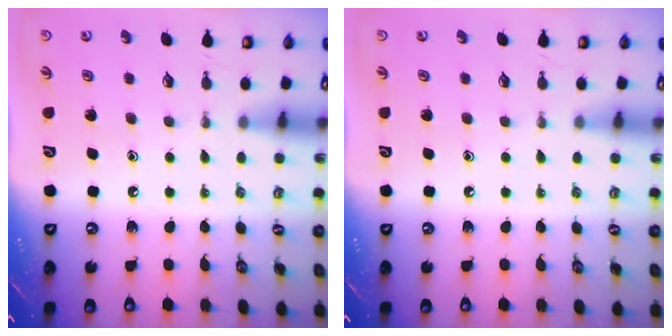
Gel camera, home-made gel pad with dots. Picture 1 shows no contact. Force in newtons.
{"total": 0.0}